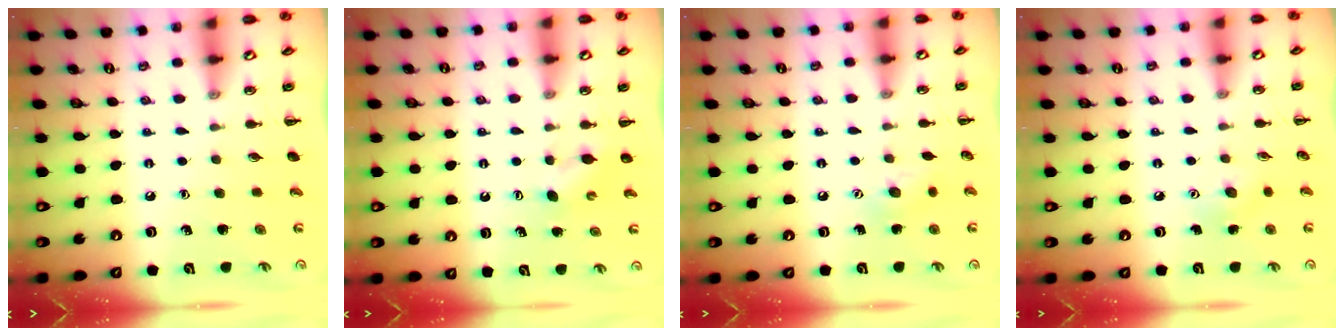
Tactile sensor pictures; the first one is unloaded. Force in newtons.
{"total": 3.3, "press": 3.2, "slide": 0.7}
{"total": 6.9, "press": 6.8, "slide": 1.4}
{"total": 5.0, "press": 4.8, "slide": 1.2}